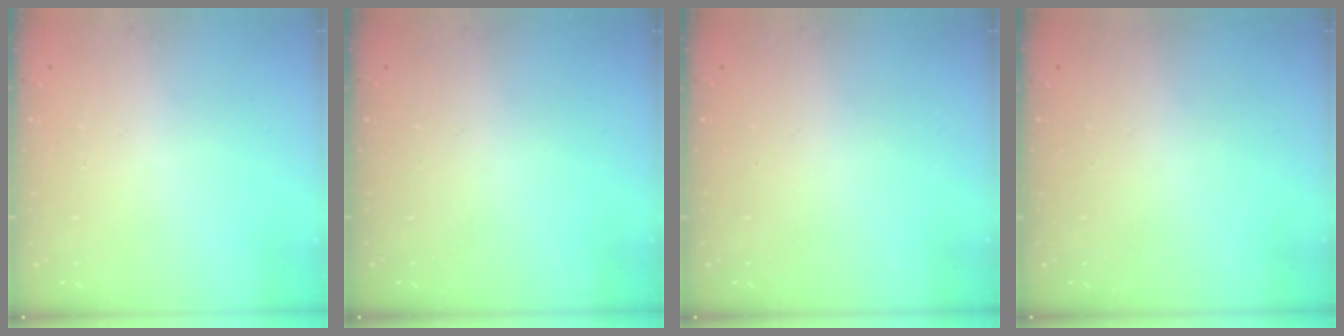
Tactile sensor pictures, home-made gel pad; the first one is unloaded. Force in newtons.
{"total": 0.0}
{"total": 0.0}
{"total": 0.0}